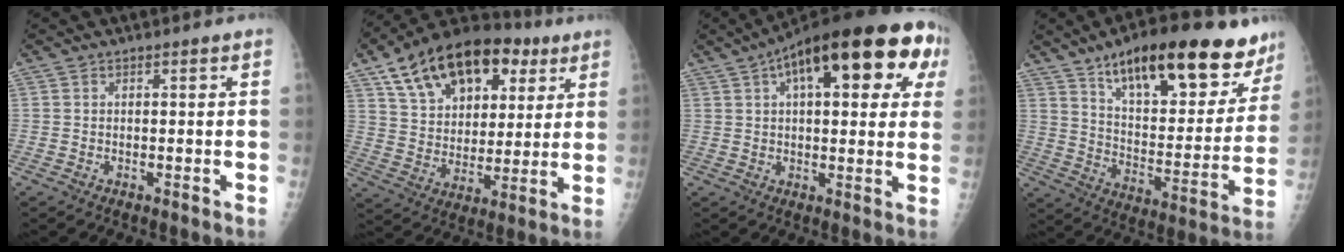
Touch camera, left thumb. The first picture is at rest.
{"total": 22.9, "force": [11.3, 13.9, 14.3], "torque": [-0.198, -0.001, 0.186]}
{"total": 24.7, "force": [9.4, 9.6, 20.8], "torque": [-0.285, 0.037, 0.124]}
{"total": 26.9, "force": [17.6, 9.7, 17.9], "torque": [-0.219, -0.053, 0.267]}